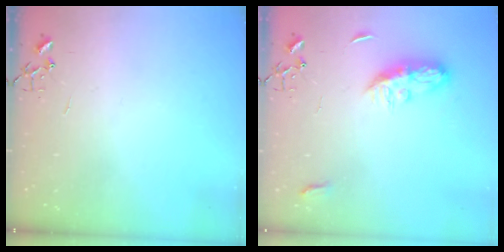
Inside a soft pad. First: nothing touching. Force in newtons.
{"total": 8.2, "press": 8.1, "slide": 0.6}